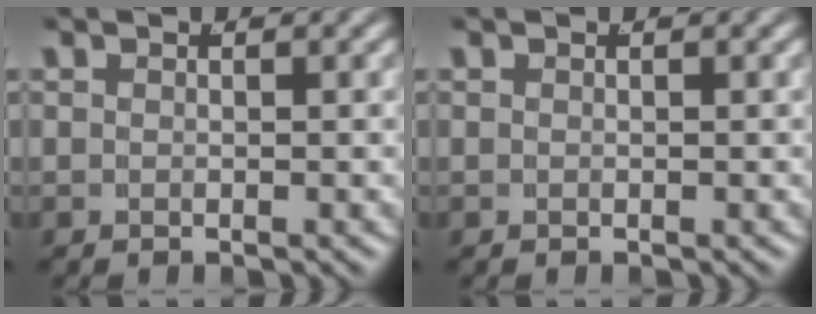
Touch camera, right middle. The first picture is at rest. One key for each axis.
{"total": 0.0}